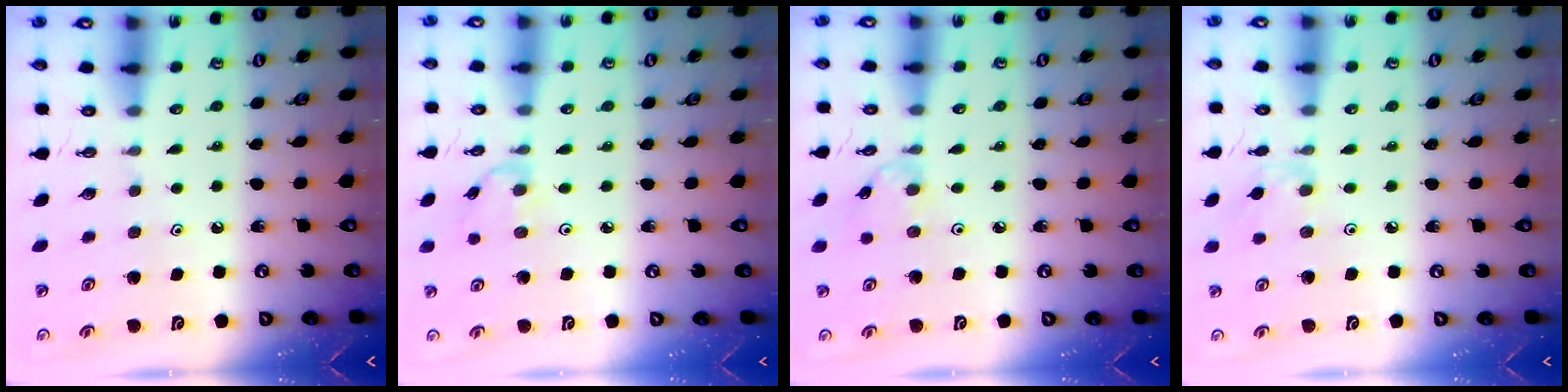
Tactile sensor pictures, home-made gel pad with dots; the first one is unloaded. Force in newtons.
{"total": 0.6, "press": 0.5, "slide": 0.3}
{"total": 0.9, "press": 0.9, "slide": 0.3}
{"total": 3.4, "press": 3.3, "slide": 0.6}